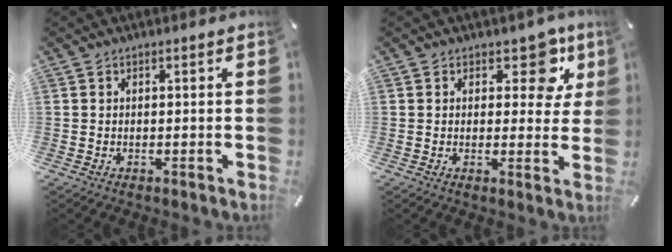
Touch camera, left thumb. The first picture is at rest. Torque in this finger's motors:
{"motor_torque": [0.61, 0.70, 0.29, -0.36, 0.01]}